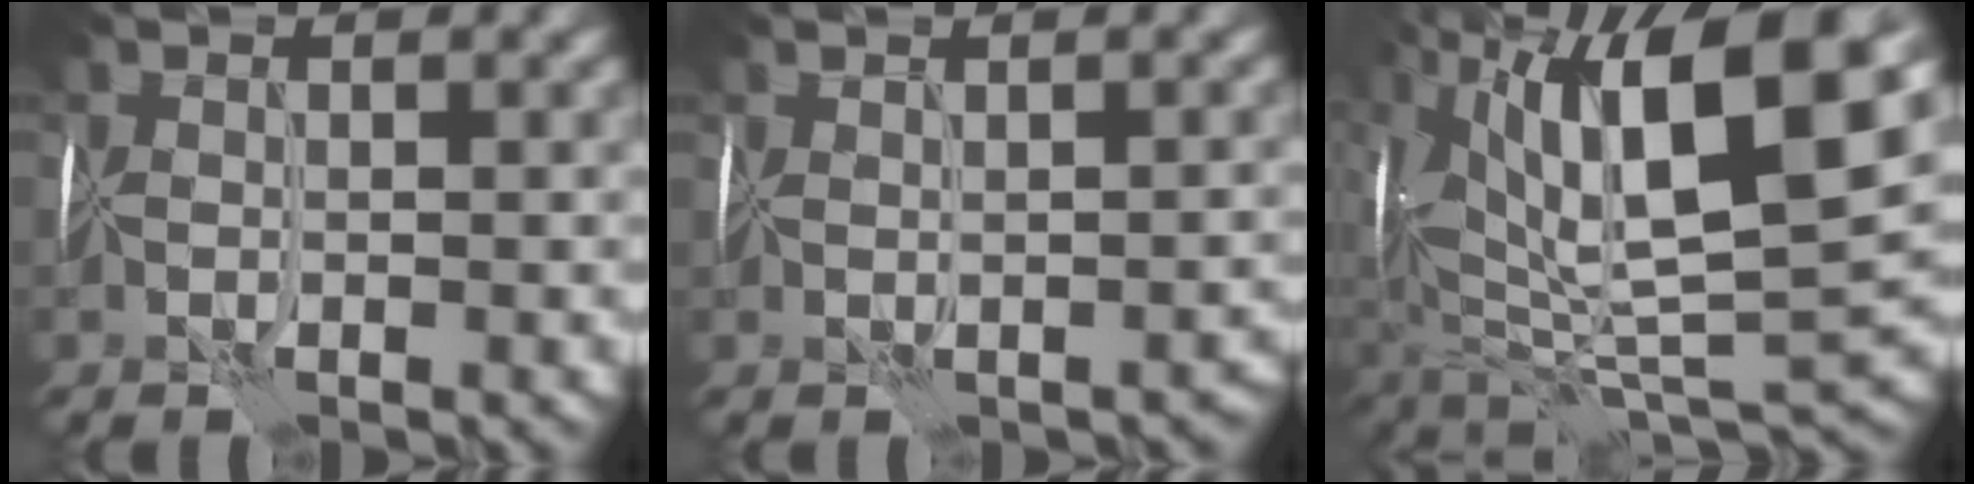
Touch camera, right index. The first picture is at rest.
{"total": 1.6, "force": [-1.0, 0.7, 0.9], "torque": [-0.003, -0.006, -0.005]}
{"total": 14.5, "force": [5.9, 4.5, 12.4], "torque": [-0.229, 0.021, 0.103]}